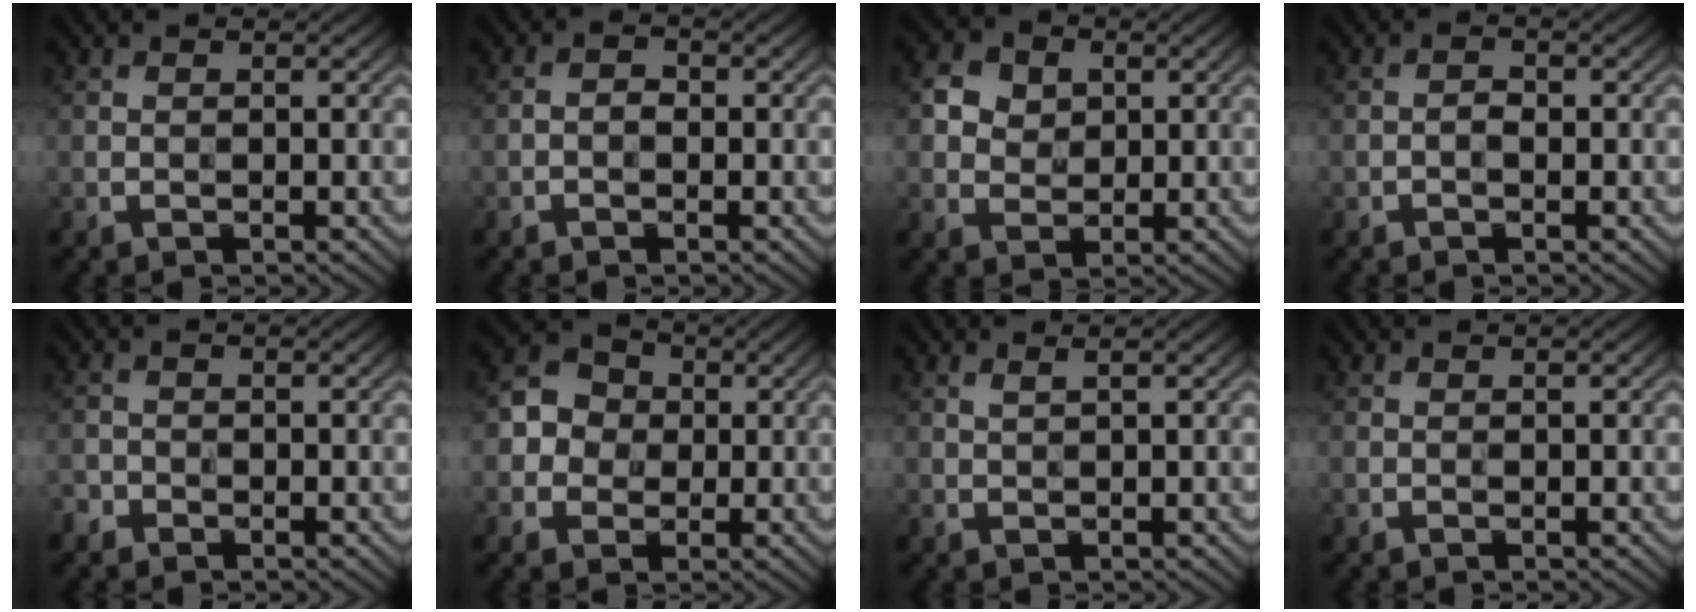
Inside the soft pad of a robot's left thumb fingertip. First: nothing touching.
{"total": 1.4, "force": [-0.5, 0.8, 0.9], "torque": [-0.016, 0.004, -0.013]}
{"total": 4.3, "force": [1.1, 3.6, 2.0], "torque": [-0.045, 0.003, 0.016]}
{"total": 1.1, "force": [-0.5, 0.5, 0.8], "torque": [-0.014, 0.004, -0.012]}
{"total": 1.3, "force": [-1.0, 0.8, 0.1], "torque": [0.000, 0.000, -0.025]}
{"total": 4.4, "force": [0.0, 4.1, 1.7], "torque": [-0.032, 0.012, -0.012]}
{"total": 1.0, "force": [0.6, 0.1, 0.8], "torque": [-0.019, 0.007, 0.010]}
{"total": 0.0}